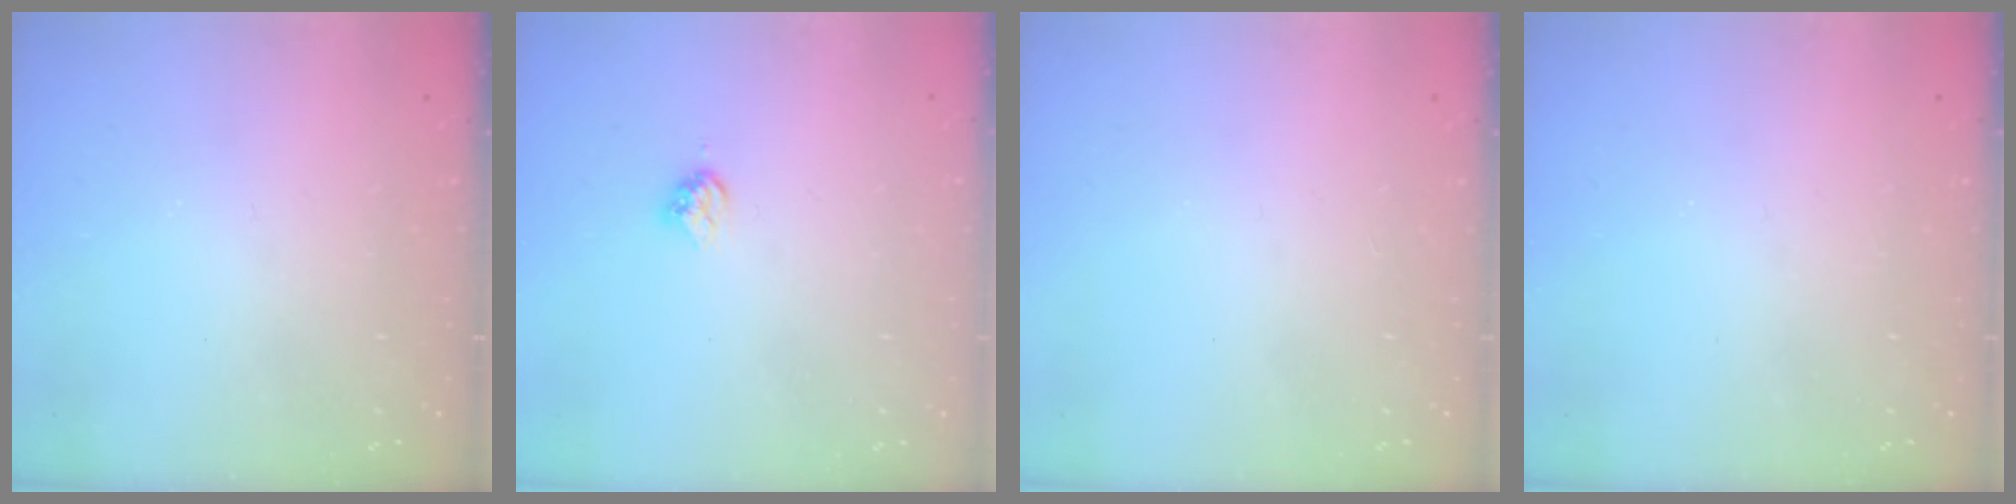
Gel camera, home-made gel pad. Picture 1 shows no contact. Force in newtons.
{"total": 3.2, "press": 3.2, "slide": 0.4}
{"total": 0.0}
{"total": 0.0}